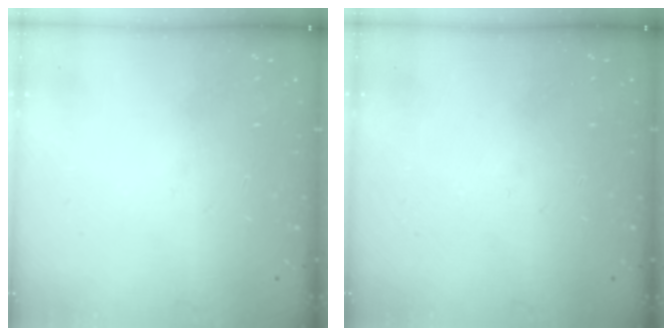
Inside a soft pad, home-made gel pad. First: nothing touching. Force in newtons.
{"total": 0.0}